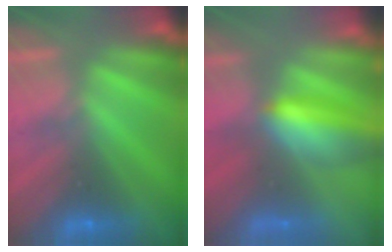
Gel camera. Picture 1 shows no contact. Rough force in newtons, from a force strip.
{"total": 7.5}